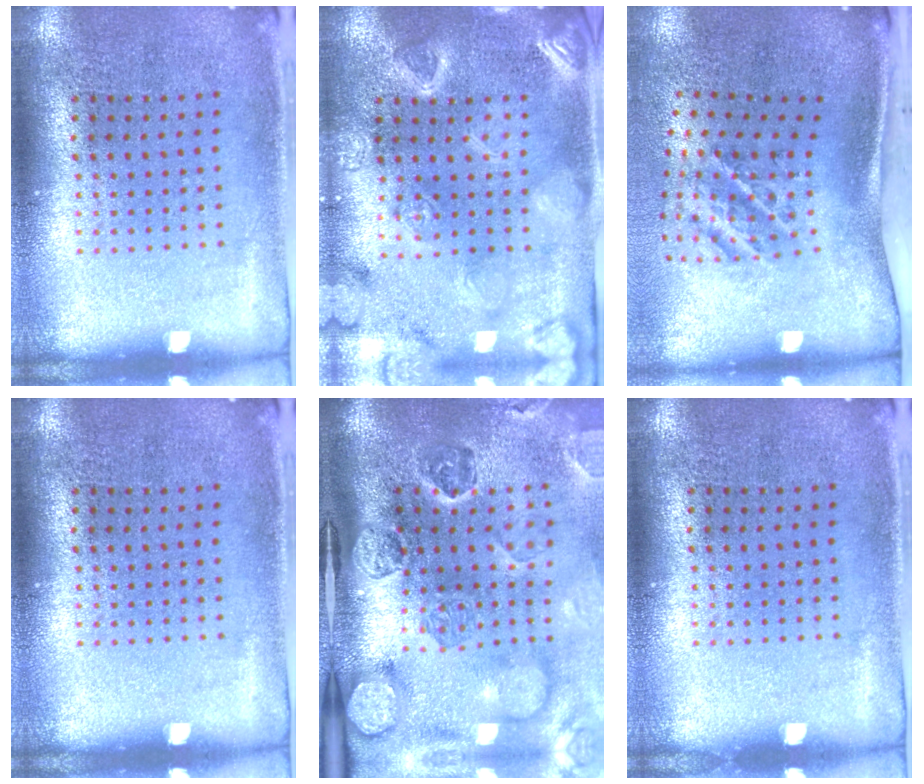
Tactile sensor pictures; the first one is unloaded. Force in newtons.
{"total": 3.2, "press": 3.1, "slide": 0.9}
{"total": 2.3, "press": 1.3, "slide": 1.9}
{"total": 0.0}
{"total": 4.8, "press": 3.5, "slide": 3.3}
{"total": 0.0}